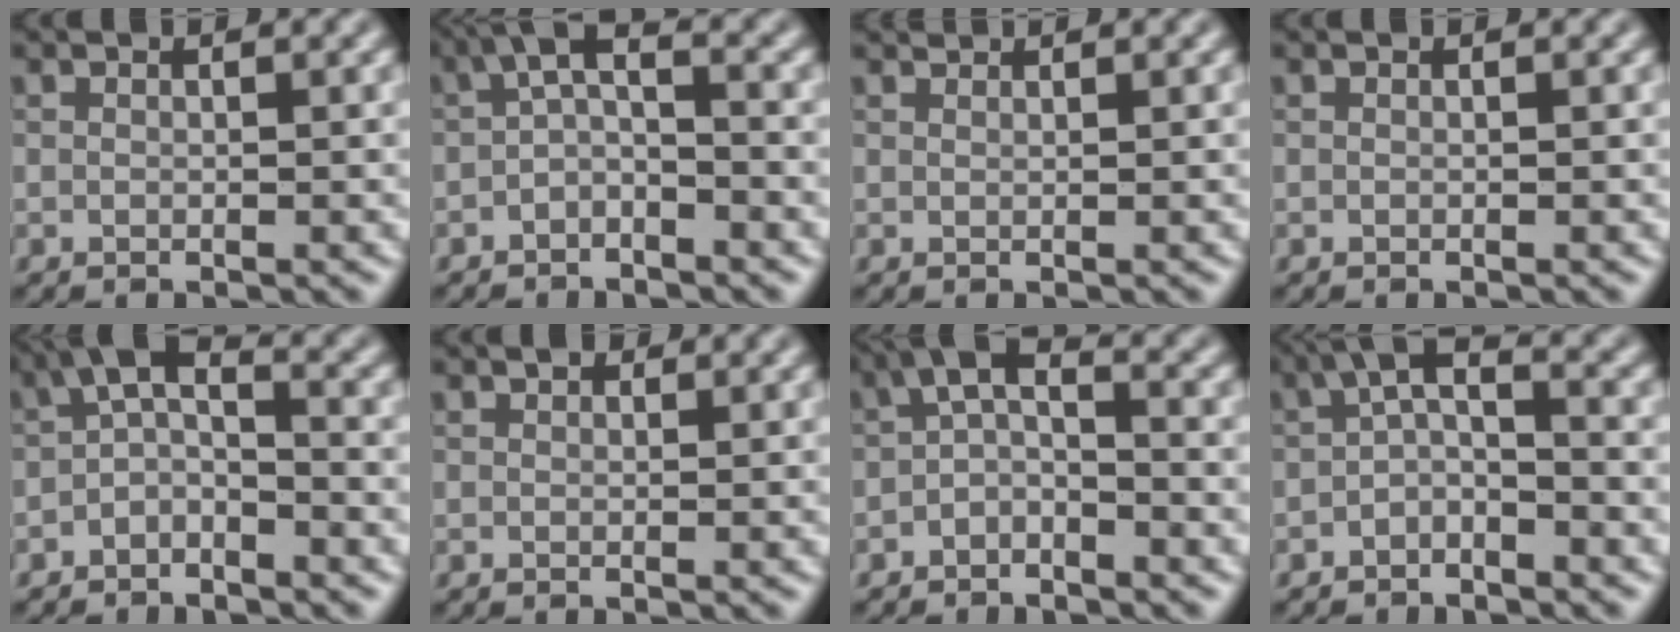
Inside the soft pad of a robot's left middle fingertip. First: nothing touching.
{"total": 2.6, "force": [-0.8, 1.0, 2.2], "torque": [-0.043, 0.010, -0.023]}
{"total": 0.7, "force": [0.7, 0.0, 0.1], "torque": [-0.004, -0.001, 0.011]}
{"total": 0.0}
{"total": 2.9, "force": [-0.9, 1.4, 2.4], "torque": [-0.043, 0.012, -0.027]}
{"total": 0.6, "force": [0.4, 0.3, 0.2], "torque": [-0.002, 0.000, 0.006]}
{"total": 2.6, "force": [-0.8, 1.2, 2.2], "torque": [-0.041, 0.012, -0.024]}
{"total": 2.8, "force": [-0.8, 1.1, 2.4], "torque": [-0.045, 0.012, -0.025]}